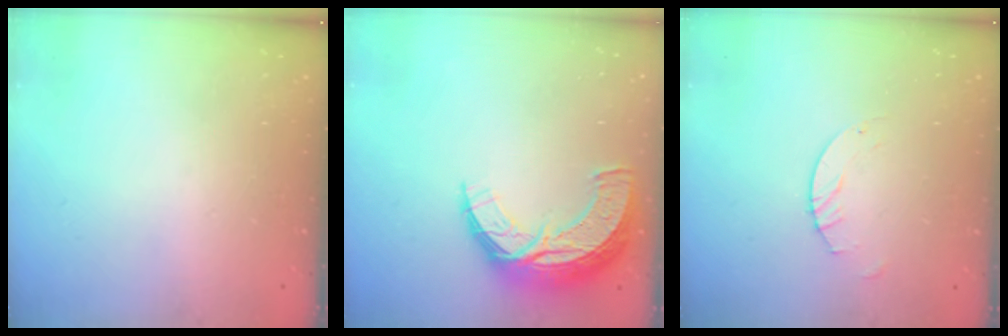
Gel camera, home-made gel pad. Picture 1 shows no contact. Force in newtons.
{"total": 12.8, "press": 12.7, "slide": 1.0}
{"total": 2.5, "press": 2.5, "slide": 0.1}